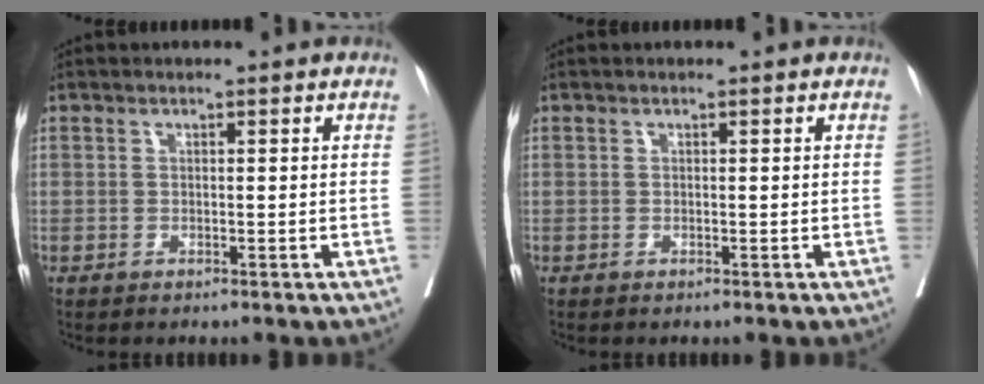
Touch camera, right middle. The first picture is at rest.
{"total": 0.0}